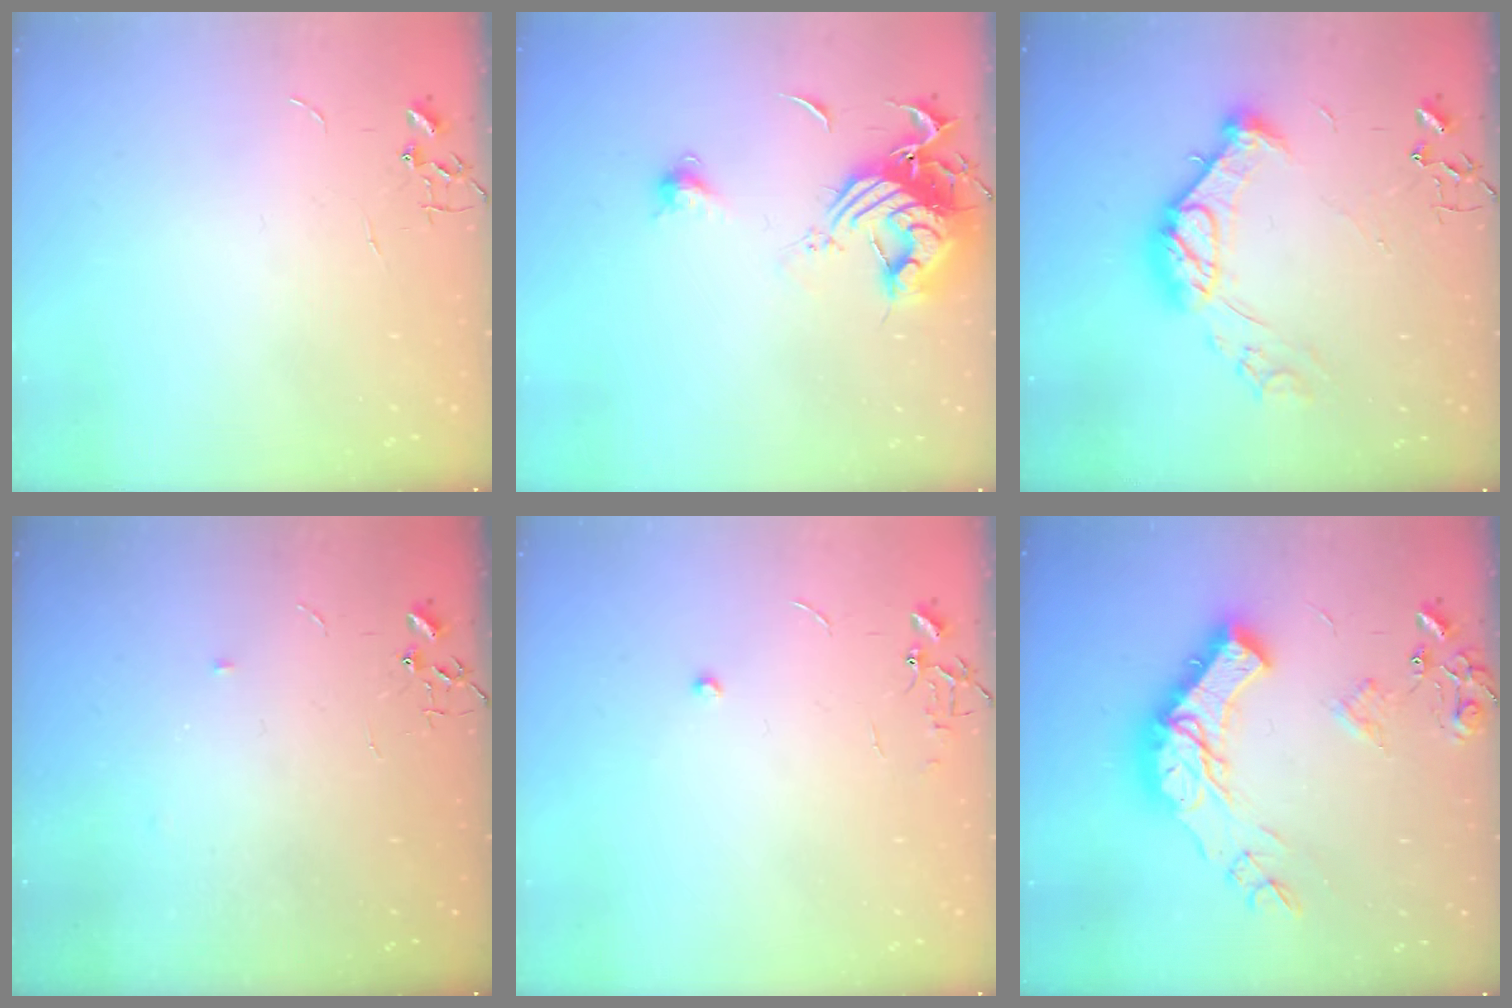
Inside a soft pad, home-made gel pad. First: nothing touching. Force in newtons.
{"total": 13.4, "press": 13.4, "slide": 1.5}
{"total": 14.4, "press": 14.4, "slide": 0.9}
{"total": 3.0, "press": 2.9, "slide": 0.5}
{"total": 5.6, "press": 5.5, "slide": 0.5}
{"total": 23.2, "press": 23.0, "slide": 3.0}